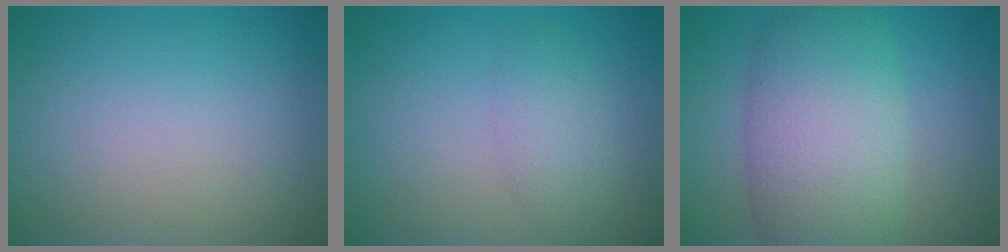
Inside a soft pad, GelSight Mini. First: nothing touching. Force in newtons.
{"total": 2.2, "press": 2.2, "slide": 0.1}
{"total": 8.8, "press": 8.8, "slide": 0.5}